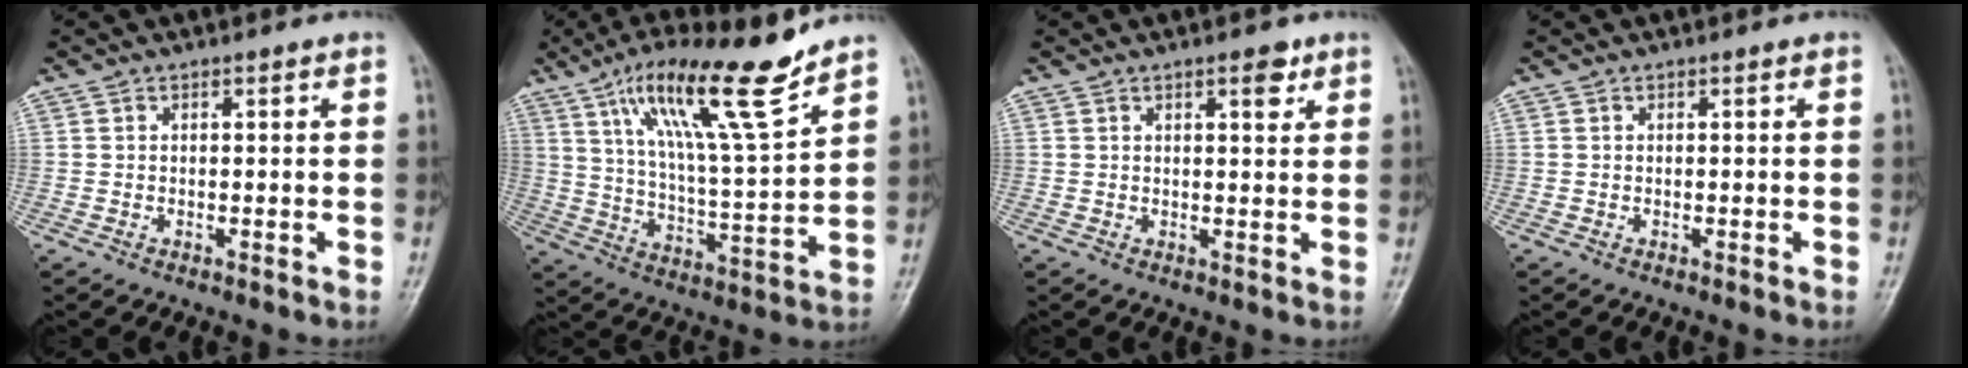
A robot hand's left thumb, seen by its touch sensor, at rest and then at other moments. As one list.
[{"total": 17.8, "force": [11.8, 2.4, 13.1], "torque": [-0.212, -0.058, 0.207]}, {"total": 3.2, "force": [1.9, 1.3, 2.3], "torque": [-0.020, -0.007, 0.025]}, {"total": 0.0}]